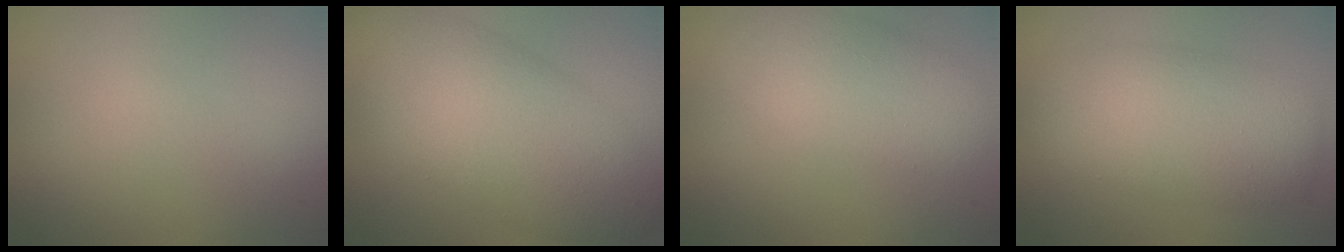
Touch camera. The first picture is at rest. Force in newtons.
{"total": 9.8, "press": 9.8, "slide": 0.4}
{"total": 4.5, "press": 4.5, "slide": 0.1}
{"total": 7.3, "press": 7.3, "slide": 0.1}